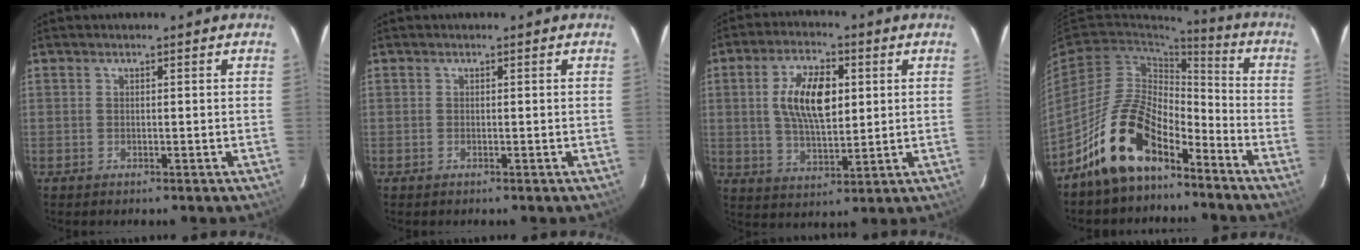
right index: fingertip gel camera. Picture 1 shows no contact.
{"total": 0.0}
{"total": 11.3, "force": [2.2, 5.2, 9.8], "torque": [-0.184, 0.010, 0.043]}
{"total": 14.4, "force": [-9.9, 6.4, 8.3], "torque": [-0.160, 0.027, -0.177]}